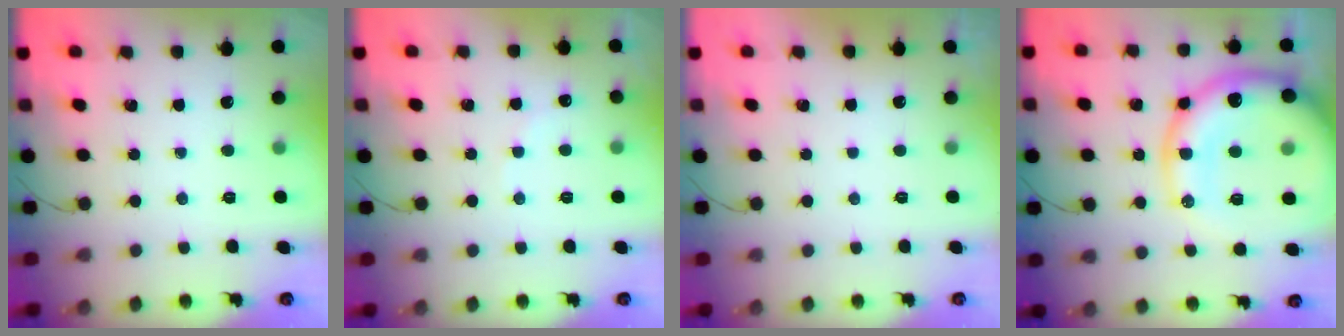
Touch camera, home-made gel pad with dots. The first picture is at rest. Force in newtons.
{"total": 5.7, "press": 5.6, "slide": 0.9}
{"total": 2.9, "press": 2.9, "slide": 0.1}
{"total": 25.5, "press": 25.0, "slide": 4.9}